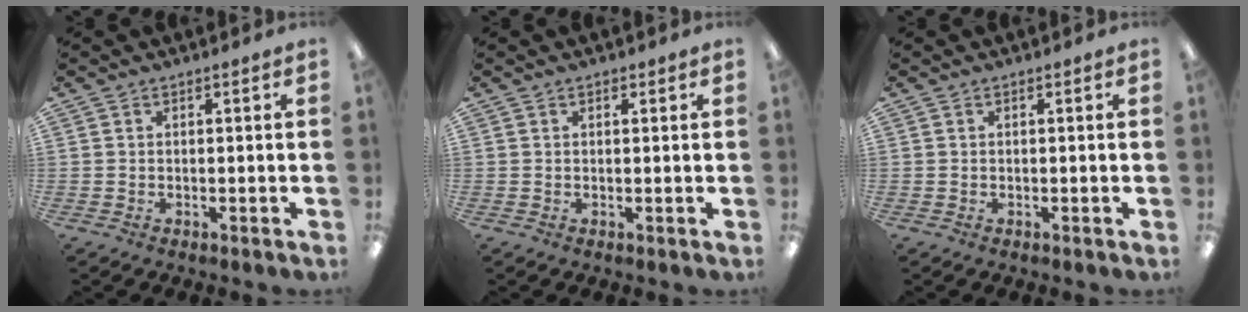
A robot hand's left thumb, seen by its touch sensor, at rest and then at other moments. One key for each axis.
{"total": 0.7, "fx": 0.5, "fy": 0.5, "fz": 0.3, "tx": 0.002, "ty": -0.001, "tz": 0.007}
{"total": 0.0}